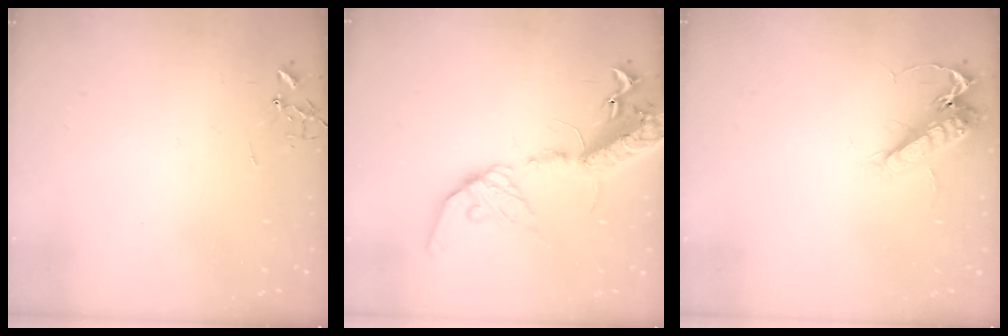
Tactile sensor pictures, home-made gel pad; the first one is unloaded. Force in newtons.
{"total": 20.9, "press": 20.4, "slide": 4.4}
{"total": 13.8, "press": 13.8, "slide": 1.2}